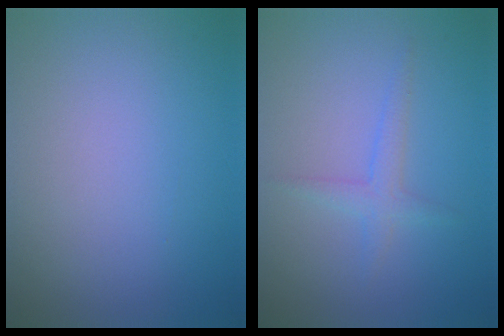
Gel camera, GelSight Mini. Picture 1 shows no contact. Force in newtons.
{"total": 1.6, "press": 1.6, "slide": 0.1}